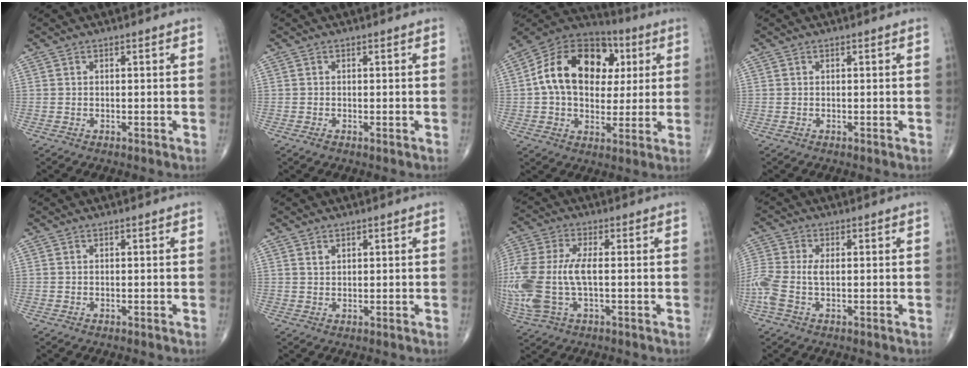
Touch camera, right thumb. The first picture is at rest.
{"total": 0.8, "force": [-0.4, 0.4, 0.6], "torque": [-0.015, -0.002, -0.008]}
{"total": 20.2, "force": [3.5, 14.1, 14.1], "torque": [-0.211, 0.018, 0.052]}
{"total": 0.0}
{"total": 0.0}
{"total": 1.4, "force": [0.9, 0.9, 0.6], "torque": [-0.006, -0.003, 0.016]}
{"total": 17.0, "force": [-1.7, 8.1, 14.8], "torque": [-0.389, -0.001, -0.025]}
{"total": 6.7, "force": [-0.7, 3.3, 5.8], "torque": [-0.167, 0.015, -0.014]}